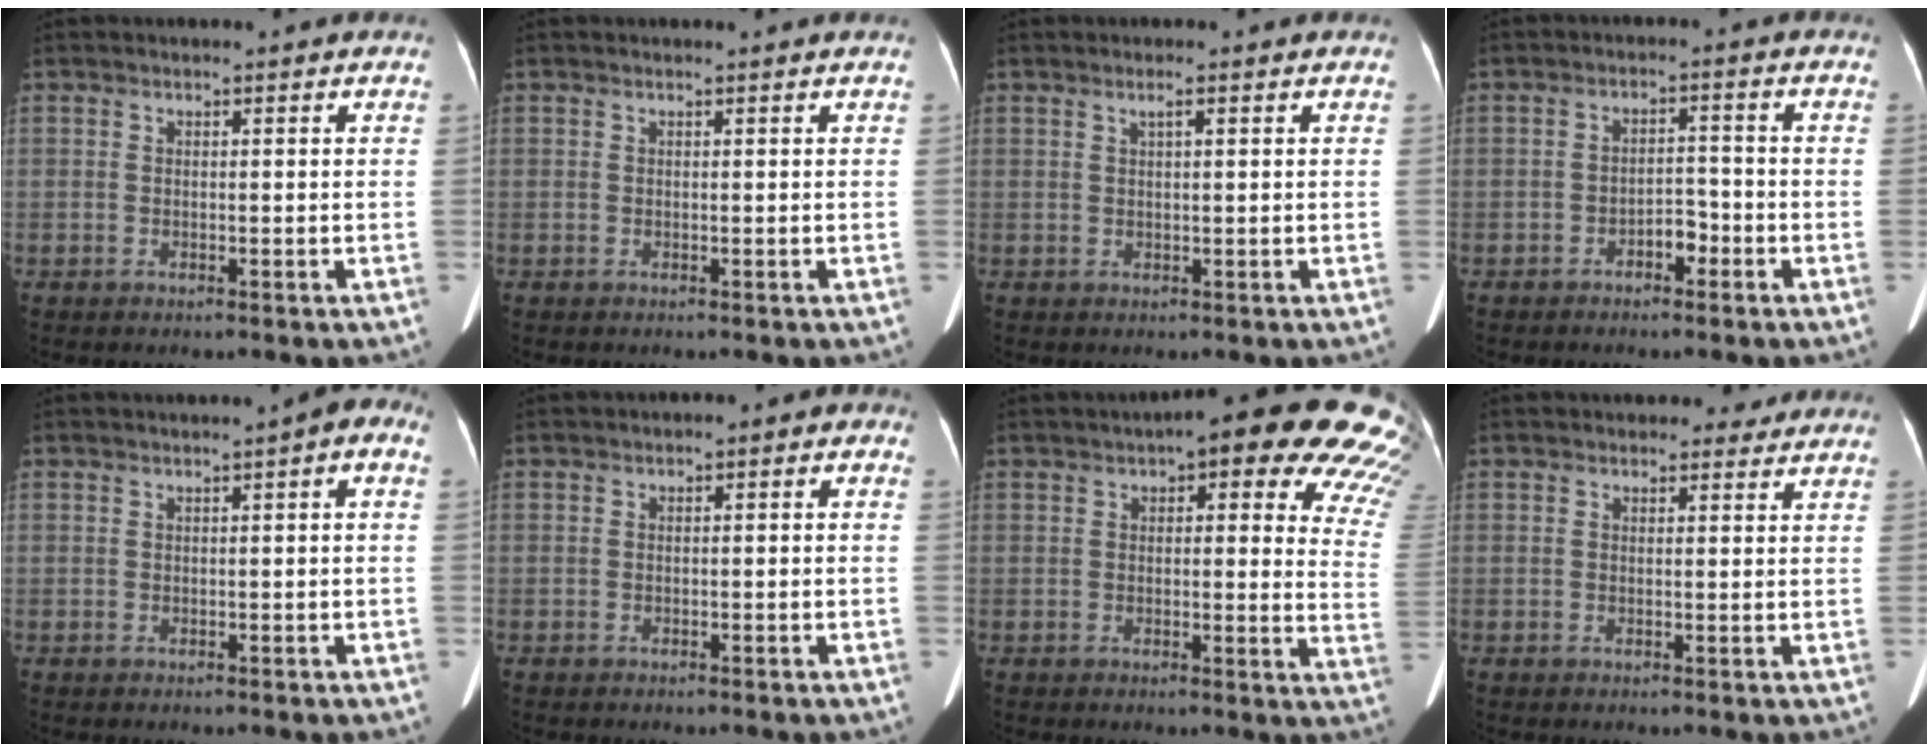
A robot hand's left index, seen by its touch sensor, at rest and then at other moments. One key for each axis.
{"total": 0.0}
{"total": 1.3, "fx": 0.7, "fy": 0.0, "fz": 1.0, "tx": -0.021, "ty": 0.004, "tz": 0.015}
{"total": 3.2, "fx": -2.0, "fy": 1.6, "fz": 2.0, "tx": -0.029, "ty": 0.011, "tz": -0.034}
{"total": 2.7, "fx": 0.4, "fy": 0.7, "fz": 2.6, "tx": -0.025, "ty": 0.016, "tz": 0.000}
{"total": 2.7, "fx": -0.8, "fy": 1.8, "fz": 1.8, "tx": -0.012, "ty": 0.027, "tz": -0.017}
{"total": 19.0, "fx": 12.2, "fy": 5.4, "fz": 13.5, "tx": -0.146, "ty": 0.010, "tz": 0.112}
{"total": 1.8, "fx": 1.5, "fy": 1.0, "fz": 0.3, "tx": -0.003, "ty": 0.002, "tz": 0.015}